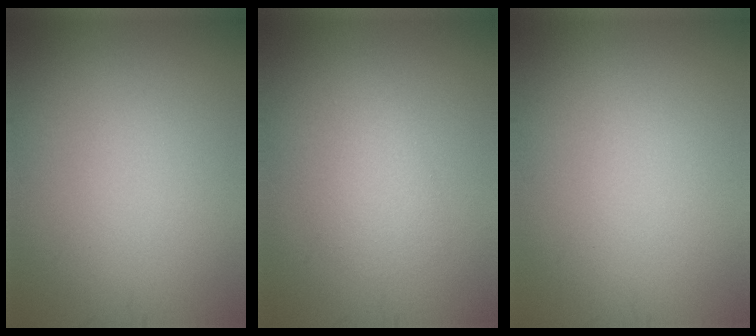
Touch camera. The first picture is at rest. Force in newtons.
{"total": 2.2, "press": 2.2, "slide": 0.1}
{"total": 0.0}